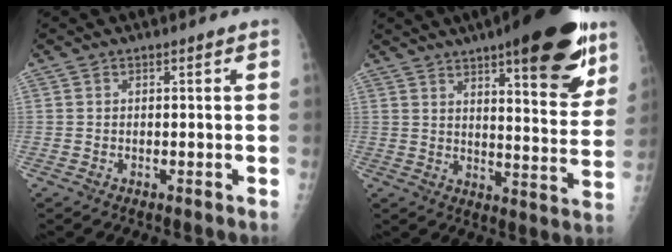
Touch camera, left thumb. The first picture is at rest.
{"total": 21.9, "force": [13.1, 6.1, 16.5], "torque": [-0.194, -0.051, 0.180]}